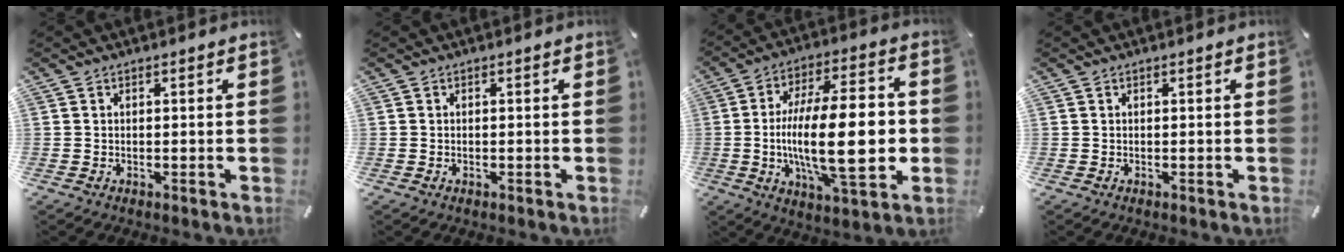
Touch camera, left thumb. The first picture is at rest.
{"total": 0.5, "force": [-0.2, 0.3, 0.4], "torque": [-0.007, -0.001, -0.004]}
{"total": 24.5, "force": [-2.3, 8.6, 22.8], "torque": [-0.406, -0.007, -0.036]}
{"total": 0.0}